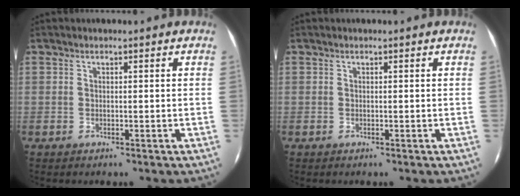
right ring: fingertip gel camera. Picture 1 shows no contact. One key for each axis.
{"total": 0.0}